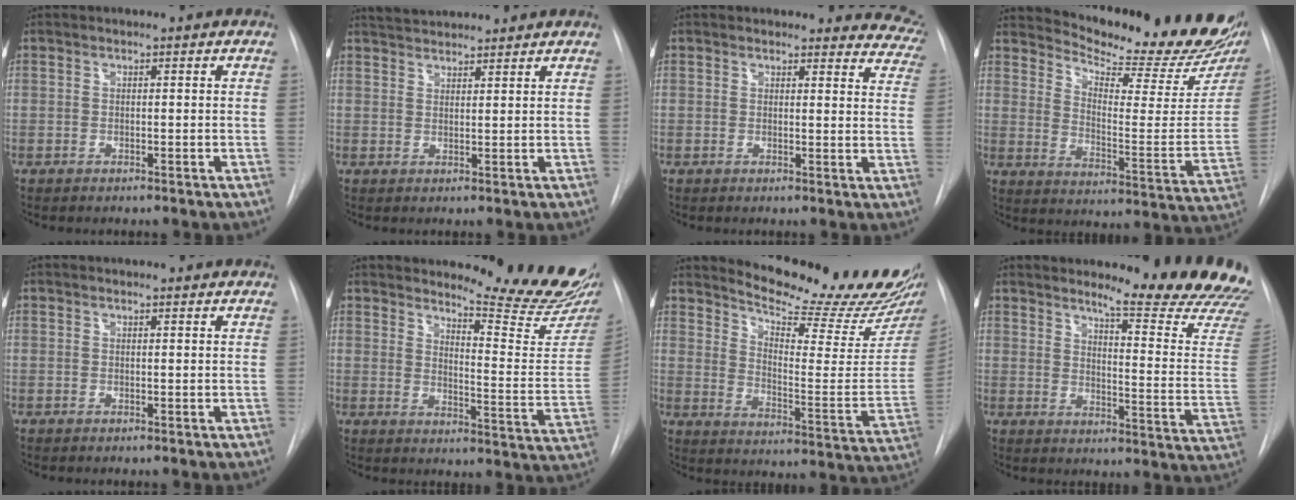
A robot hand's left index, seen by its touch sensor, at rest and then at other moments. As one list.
[{"total": 5.5, "force": [5.3, 0.6, 1.3], "torque": [-0.028, 0.036, 0.088]}, {"total": 11.8, "force": [11.3, 3.4, 0.4], "torque": [0.054, -0.064, 0.074]}, {"total": 22.0, "force": [20.1, 2.8, 8.3], "torque": [-0.126, -0.099, 0.258]}, {"total": 2.9, "force": [2.8, 0.5, 0.6], "torque": [-0.014, 0.014, 0.026]}, {"total": 16.8, "force": [15.9, 0.3, 5.5], "torque": [-0.075, -0.124, 0.187]}, {"total": 21.8, "force": [20.0, 1.4, 8.6], "torque": [-0.130, -0.111, 0.258]}, {"total": 18.4, "force": [17.3, 0.4, 6.5], "torque": [-0.082, -0.137, 0.194]}]